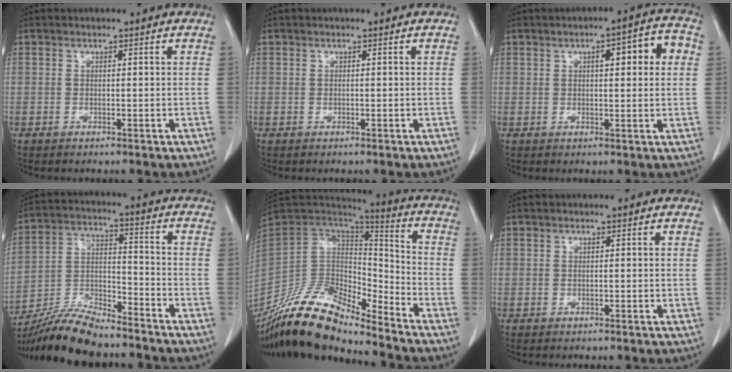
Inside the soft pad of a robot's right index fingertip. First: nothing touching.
{"total": 0.0}
{"total": 8.0, "force": [2.0, 2.0, 7.5], "torque": [-0.104, 0.028, 0.025]}
{"total": 15.6, "force": [-13.8, 3.0, 6.8], "torque": [-0.134, -0.001, -0.252]}
{"total": 19.5, "force": [-16.7, 4.7, 9.0], "torque": [-0.174, 0.021, -0.311]}
{"total": 0.0}